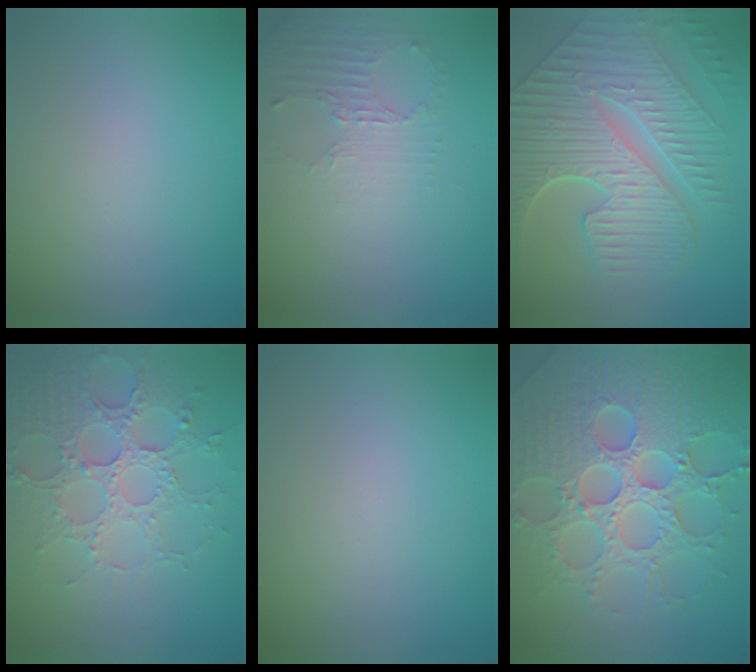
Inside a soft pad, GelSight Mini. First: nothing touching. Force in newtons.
{"total": 2.2, "press": 1.7, "slide": 1.5}
{"total": 10.6, "press": 7.3, "slide": 7.7}
{"total": 4.5, "press": 4.5, "slide": 0.4}
{"total": 0.0}
{"total": 8.0, "press": 7.8, "slide": 1.8}